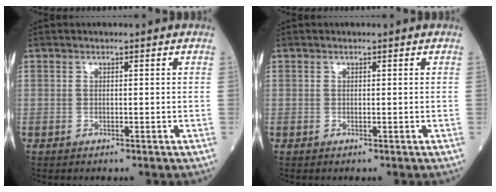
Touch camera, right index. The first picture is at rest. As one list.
[{"total": 0.0}]